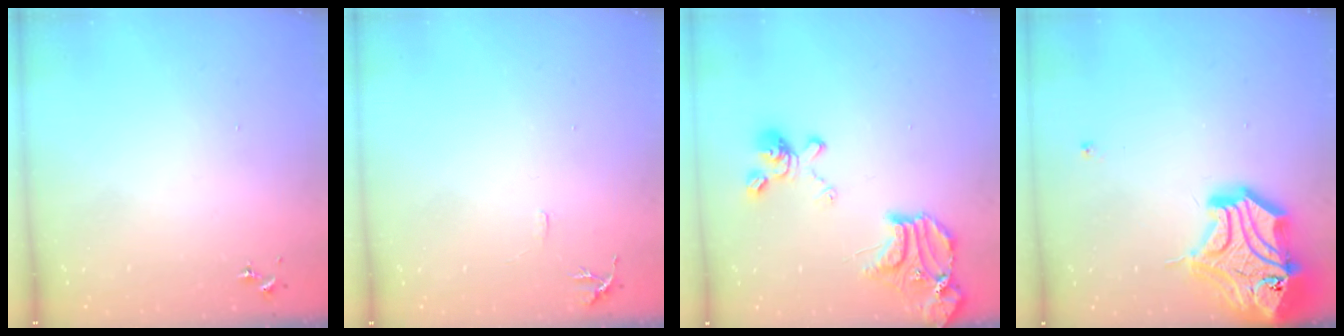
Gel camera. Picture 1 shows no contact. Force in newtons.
{"total": 6.0, "press": 5.9, "slide": 0.7}
{"total": 19.3, "press": 19.2, "slide": 2.2}
{"total": 23.5, "press": 23.3, "slide": 3.4}